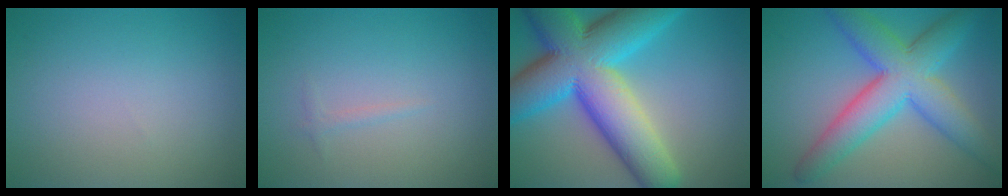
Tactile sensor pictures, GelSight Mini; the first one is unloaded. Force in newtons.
{"total": 0.6, "press": 0.6, "slide": 0.1}
{"total": 15.4, "press": 15.4, "slide": 0.4}
{"total": 8.7, "press": 8.7, "slide": 0.2}